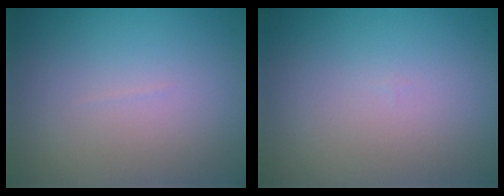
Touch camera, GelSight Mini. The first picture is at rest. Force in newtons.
{"total": 0.0}